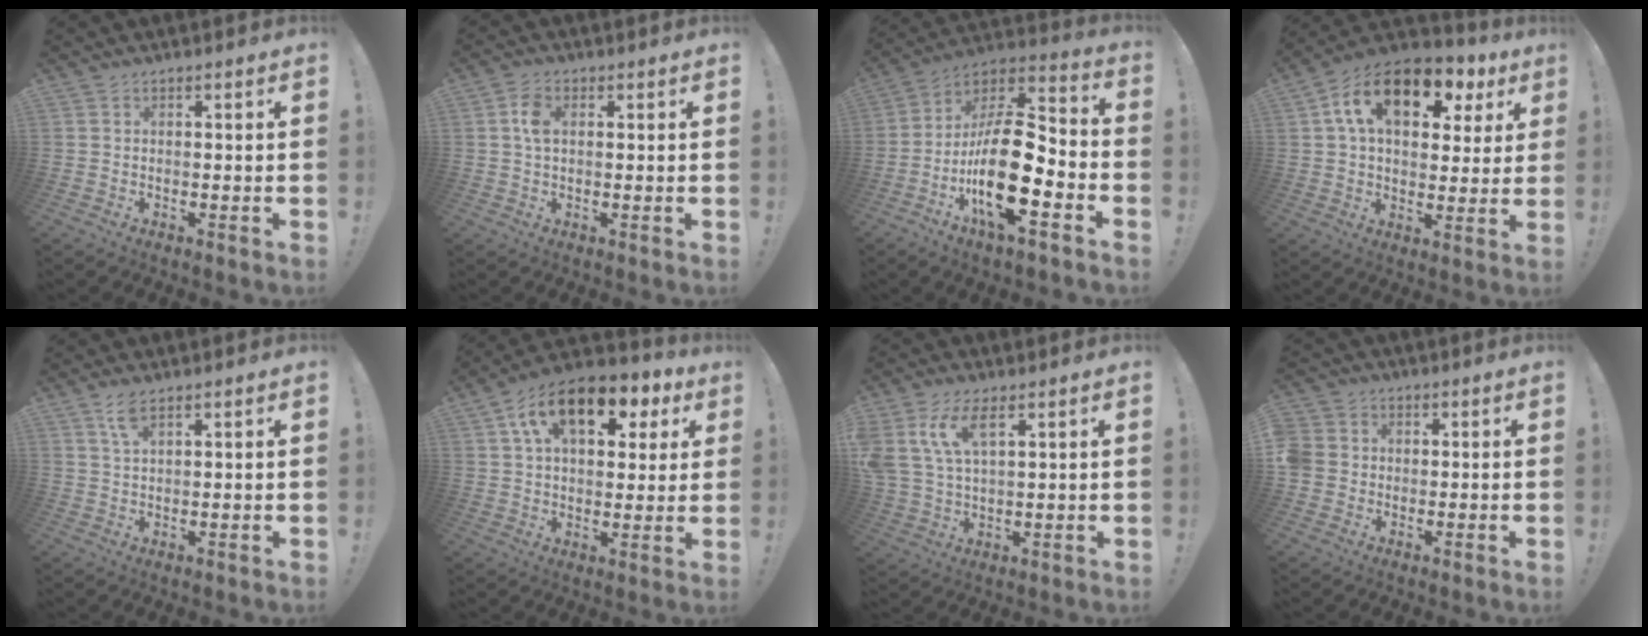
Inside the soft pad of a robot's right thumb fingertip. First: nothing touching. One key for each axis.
{"total": 5.1, "fx": 0.9, "fy": 2.9, "fz": 4.0, "tx": -0.074, "ty": 0.002, "tz": 0.013}
{"total": 22.6, "fx": -6.9, "fy": 8.6, "fz": 19.8, "tx": -0.376, "ty": 0.035, "tz": -0.110}
{"total": 17.4, "fx": 7.4, "fy": 10.2, "fz": 12.1, "tx": -0.198, "ty": -0.019, "tz": 0.128}
{"total": 4.3, "fx": 2.5, "fy": 1.2, "fz": 3.2, "tx": -0.068, "ty": 0.000, "tz": 0.045}
{"total": 16.1, "fx": 6.9, "fy": 9.4, "fz": 11.1, "tx": -0.178, "ty": -0.018, "tz": 0.123}
{"total": 10.7, "fx": 5.4, "fy": 5.2, "fz": 7.7, "tx": -0.174, "ty": -0.010, "tz": 0.101}
{"total": 5.4, "fx": -0.2, "fy": 5.0, "fz": 2.0, "tx": -0.054, "ty": 0.011, "tz": -0.001}